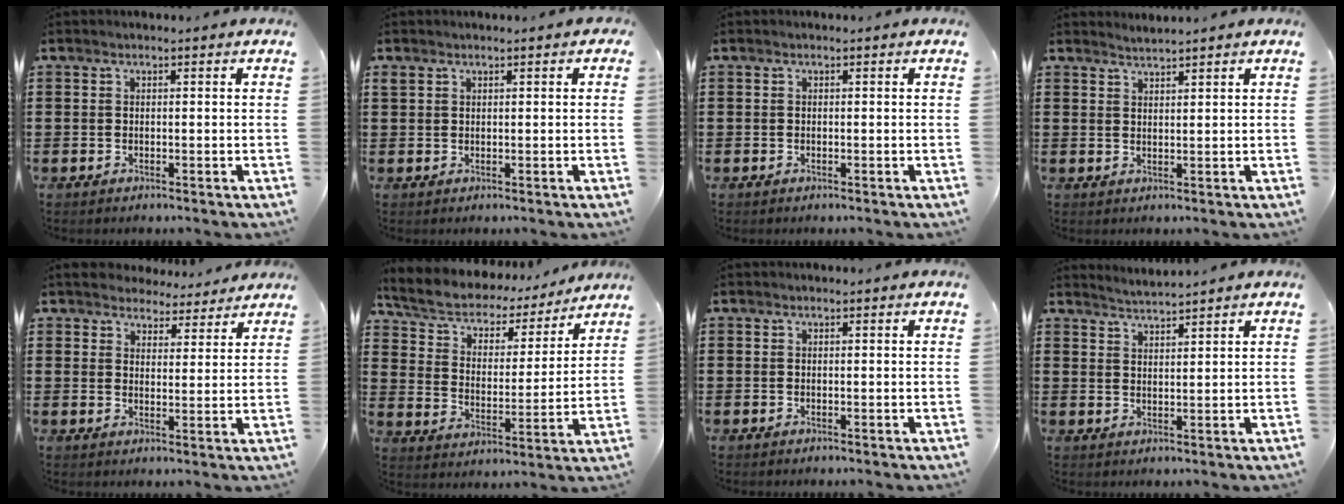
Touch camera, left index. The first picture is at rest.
{"total": 1.1, "force": [0.6, 0.8, 0.4], "torque": [-0.012, 0.005, 0.011]}
{"total": 0.0}
{"total": 1.5, "force": [1.5, -0.3, -0.1], "torque": [-0.001, 0.002, 0.030]}
{"total": 4.4, "force": [4.3, 1.1, 0.1], "torque": [-0.022, -0.014, 0.079]}
{"total": 5.7, "force": [5.1, 2.1, 1.6], "torque": [-0.058, -0.034, 0.085]}
{"total": 0.0}
{"total": 2.5, "force": [2.4, -0.5, -0.1], "torque": [-0.006, -0.008, 0.045]}